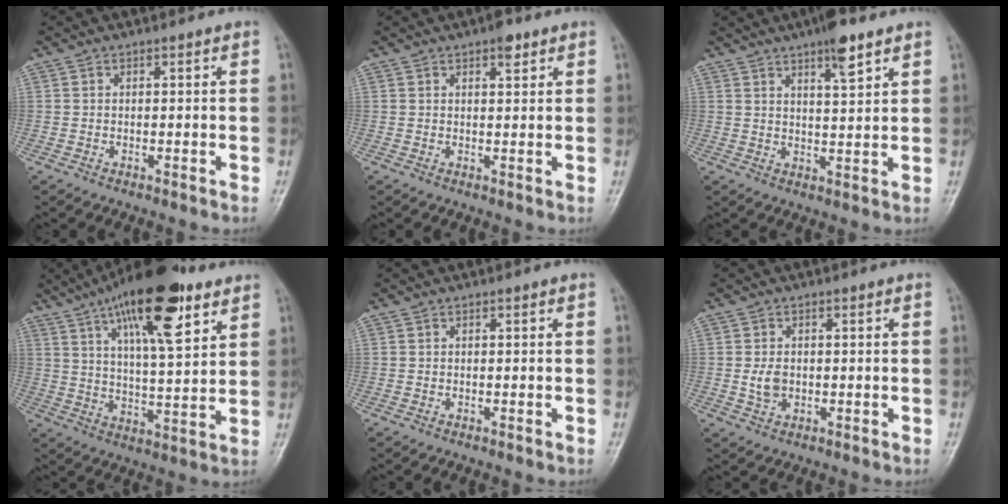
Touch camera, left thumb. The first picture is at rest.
{"total": 2.8, "force": [1.7, 1.1, 1.9], "torque": [-0.020, -0.006, 0.023]}
{"total": 6.6, "force": [4.3, 1.4, 4.8], "torque": [-0.069, -0.022, 0.066]}
{"total": 19.9, "force": [10.9, 6.3, 15.5], "torque": [-0.230, -0.031, 0.176]}
{"total": 0.0}
{"total": 3.3, "force": [-0.1, 2.4, 2.2], "torque": [-0.037, -0.001, 0.000]}